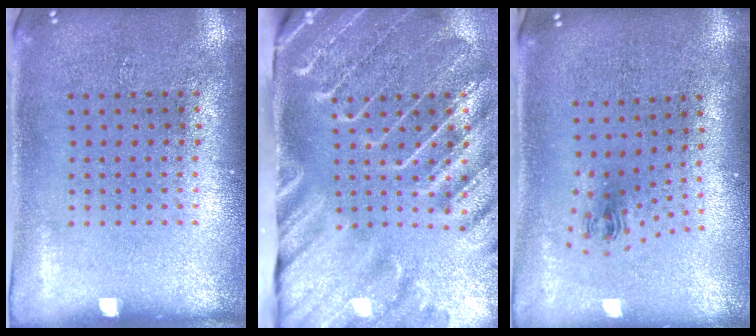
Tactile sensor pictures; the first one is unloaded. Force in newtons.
{"total": 4.5, "press": 3.4, "slide": 2.8}
{"total": 1.0, "press": 0.5, "slide": 0.9}